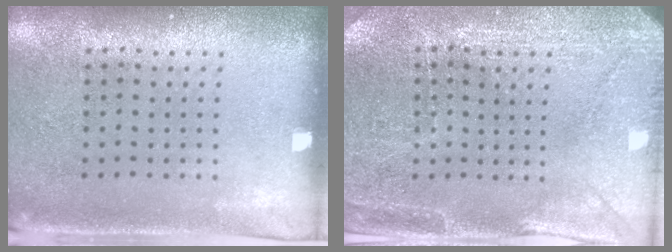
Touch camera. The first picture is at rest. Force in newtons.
{"total": 2.9, "press": 2.8, "slide": 0.7}